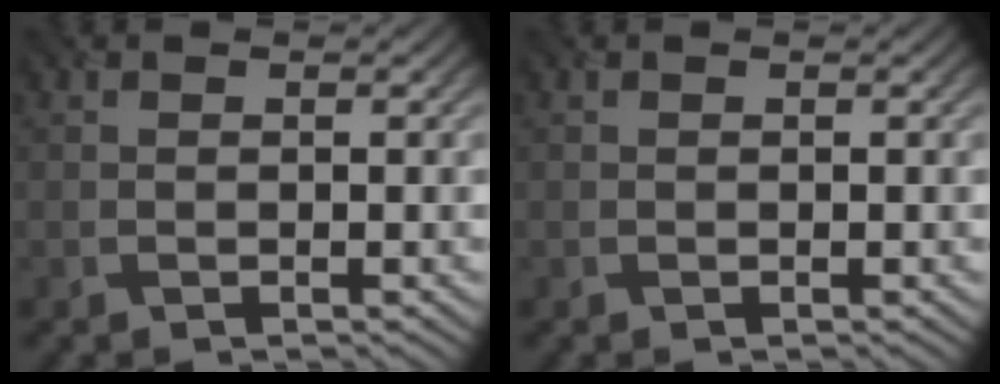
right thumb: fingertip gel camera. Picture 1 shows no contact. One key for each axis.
{"total": 0.0}